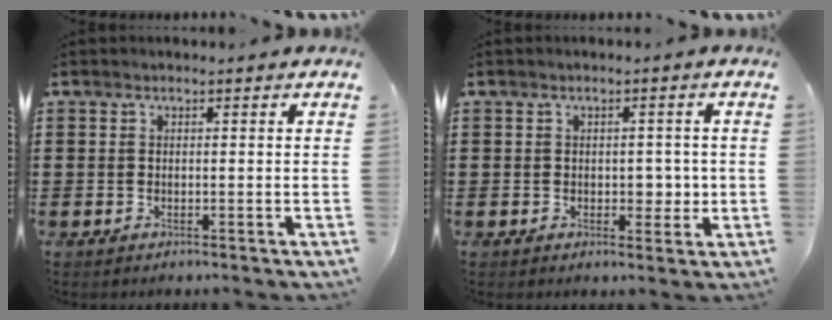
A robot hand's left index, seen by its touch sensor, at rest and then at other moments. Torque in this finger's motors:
{"motor_torque": [0.08, 0.04, 0.04, 0.01]}